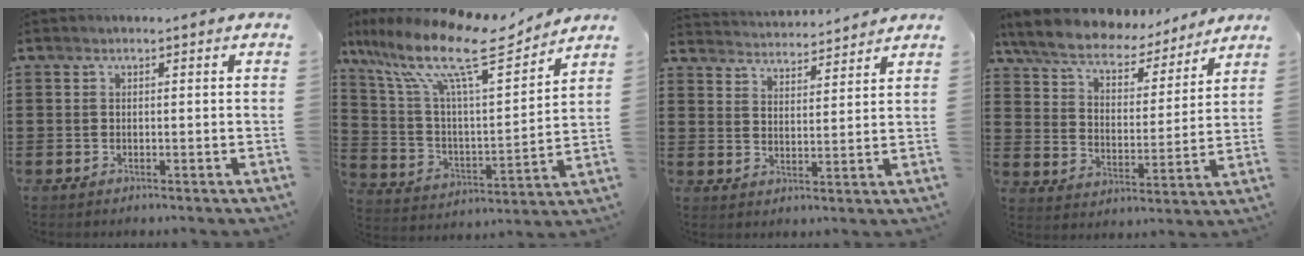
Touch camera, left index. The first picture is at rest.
{"total": 15.1, "force": [10.7, 3.3, 10.2], "torque": [-0.238, -0.055, 0.178]}
{"total": 3.6, "force": [3.5, -0.2, -0.5], "torque": [-0.006, -0.024, 0.061]}
{"total": 7.2, "force": [7.0, 1.3, 1.4], "torque": [-0.062, -0.042, 0.124]}